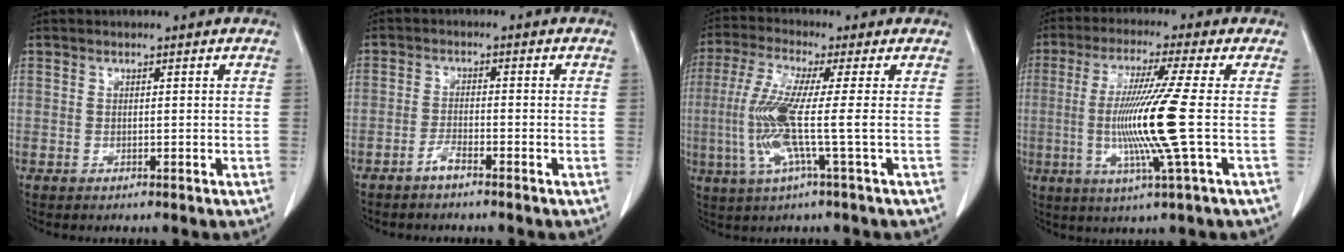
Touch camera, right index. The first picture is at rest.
{"total": 2.1, "force": [-1.8, 0.1, 1.1], "torque": [-0.022, 0.000, -0.036]}
{"total": 10.1, "force": [-0.9, -0.5, 10.1], "torque": [-0.221, -0.006, -0.028]}
{"total": 12.0, "force": [-1.1, -2.0, 11.7], "torque": [-0.235, -0.021, -0.024]}